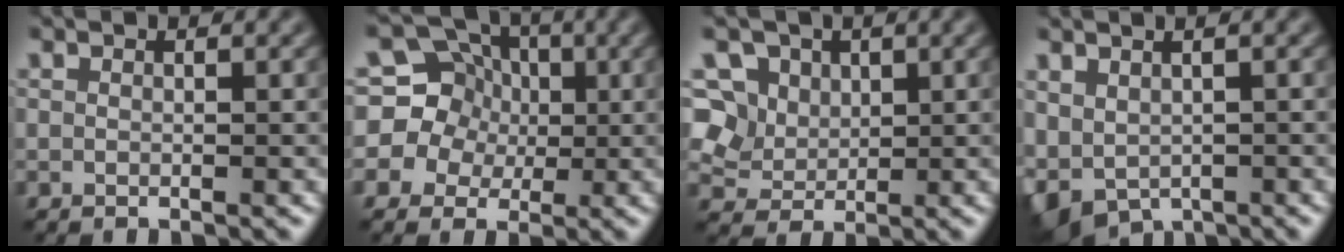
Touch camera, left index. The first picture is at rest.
{"total": 10.0, "force": [2.0, 9.3, 2.9], "torque": [-0.085, 0.047, 0.020]}
{"total": 7.5, "force": [2.6, 6.2, 3.2], "torque": [-0.063, 0.016, 0.030]}
{"total": 4.0, "force": [-1.1, 2.7, 2.7], "torque": [-0.052, -0.015, -0.011]}